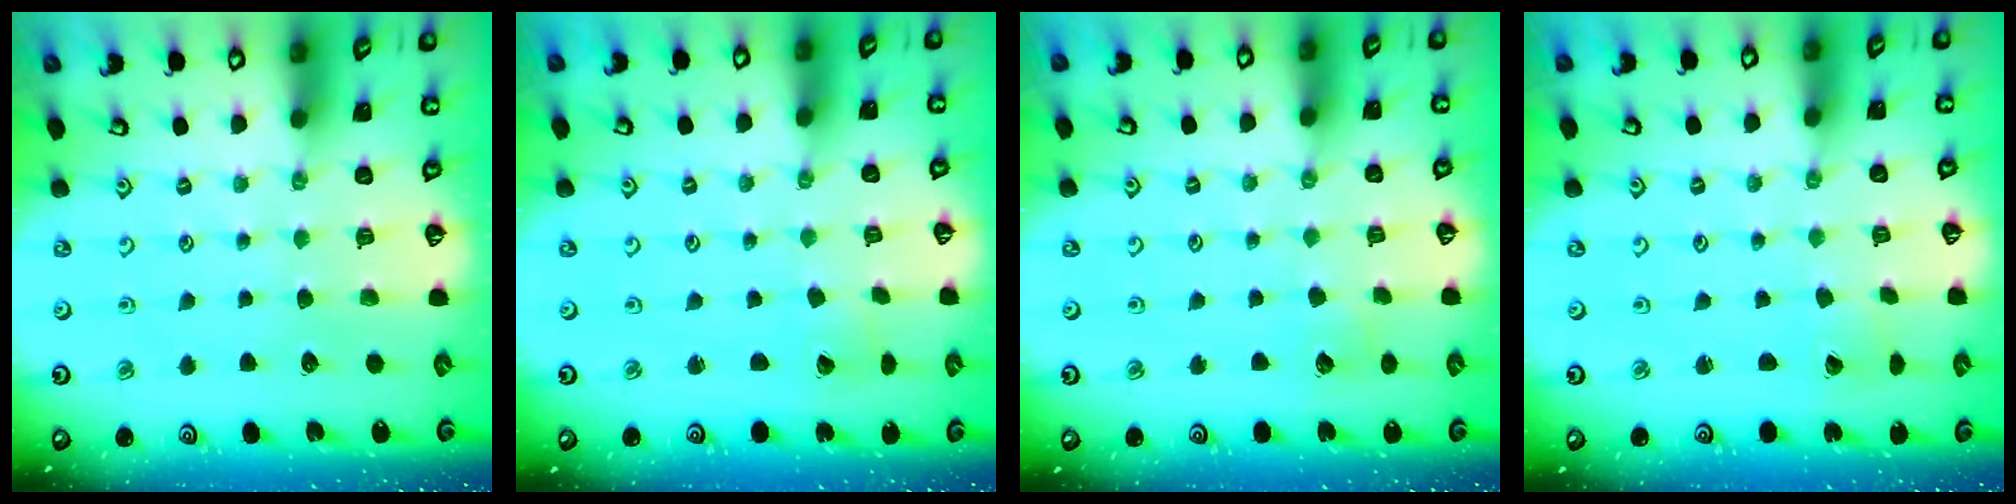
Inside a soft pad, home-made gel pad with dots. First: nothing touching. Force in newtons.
{"total": 2.0, "press": 2.0, "slide": 0.2}
{"total": 2.9, "press": 2.9, "slide": 0.2}
{"total": 1.8, "press": 1.7, "slide": 0.1}